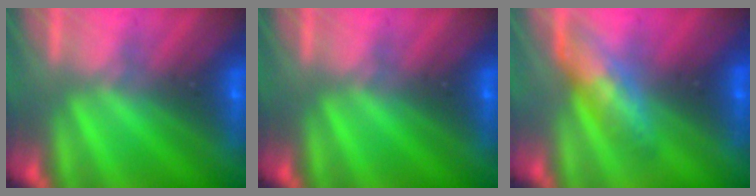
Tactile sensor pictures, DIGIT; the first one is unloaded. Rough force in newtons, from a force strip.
{"total": 0.0}
{"total": 4.9}